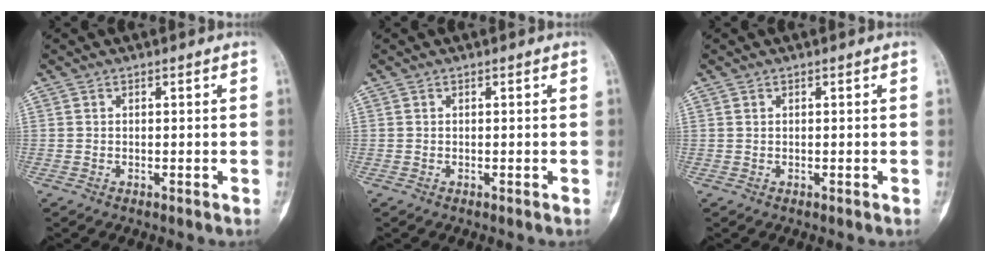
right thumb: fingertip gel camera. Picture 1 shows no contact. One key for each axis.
{"total": 0.0}
{"total": 0.0}